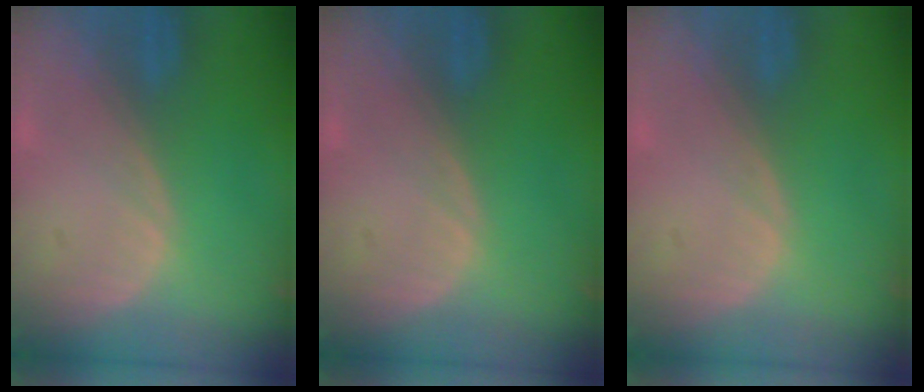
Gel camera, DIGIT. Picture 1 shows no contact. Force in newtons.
{"total": 0.0}
{"total": 0.0}